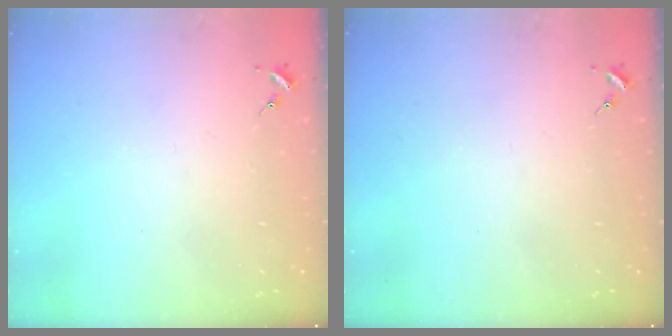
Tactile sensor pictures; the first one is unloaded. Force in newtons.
{"total": 0.0}